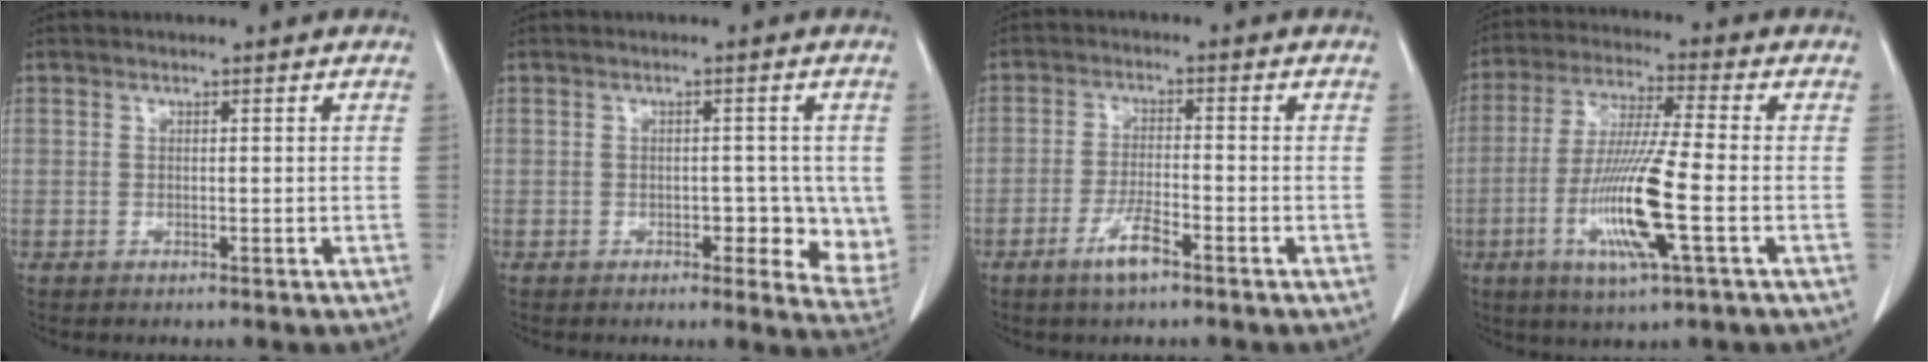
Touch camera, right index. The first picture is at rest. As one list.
[{"total": 6.7, "force": [-0.6, 3.3, 5.8], "torque": [-0.053, -0.006, -0.006]}, {"total": 4.9, "force": [-3.1, 0.7, 3.8], "torque": [-0.077, -0.003, -0.056]}, {"total": 13.1, "force": [-3.7, 0.2, 12.5], "torque": [-0.253, -0.018, -0.075]}]